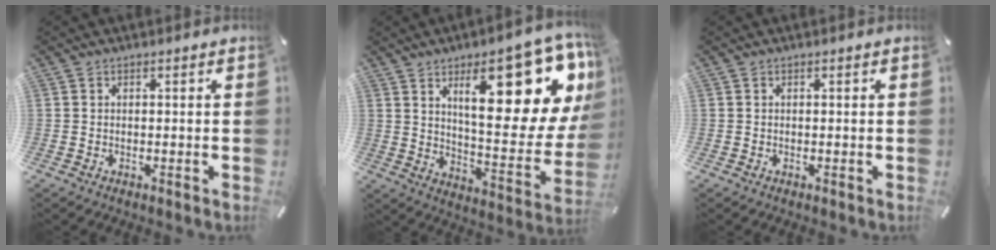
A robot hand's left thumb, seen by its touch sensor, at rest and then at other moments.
{"total": 24.9, "force": [12.2, 9.5, 19.6], "torque": [-0.256, -0.080, 0.191]}
{"total": 0.0}